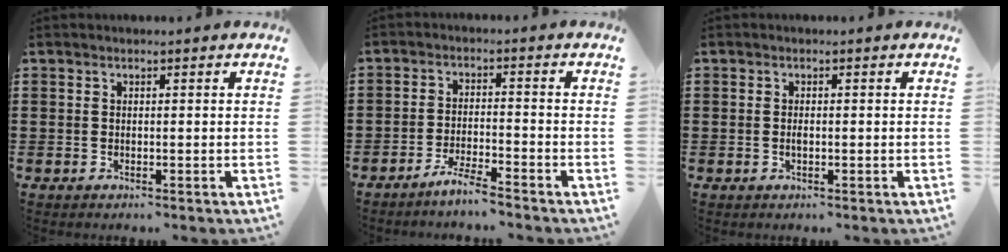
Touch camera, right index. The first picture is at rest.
{"total": 3.9, "force": [-3.6, -0.3, 1.4], "torque": [-0.033, -0.003, -0.072]}
{"total": 0.8, "force": [-0.2, 0.3, 0.8], "torque": [-0.014, -0.001, -0.003]}